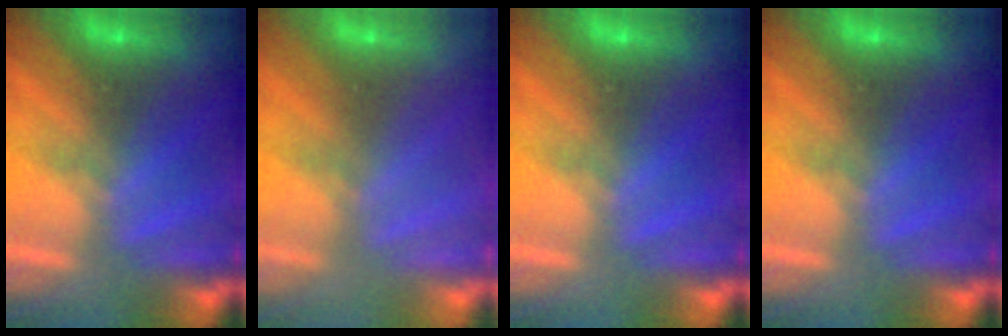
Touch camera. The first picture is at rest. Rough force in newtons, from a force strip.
{"total": 2.9}
{"total": 0.0}
{"total": 0.0}